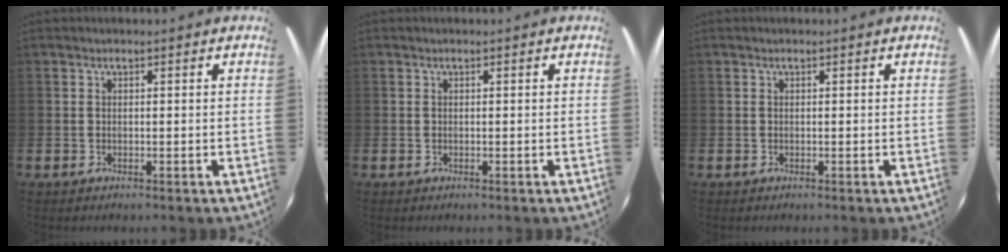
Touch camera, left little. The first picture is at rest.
{"total": 0.0}
{"total": 0.0}